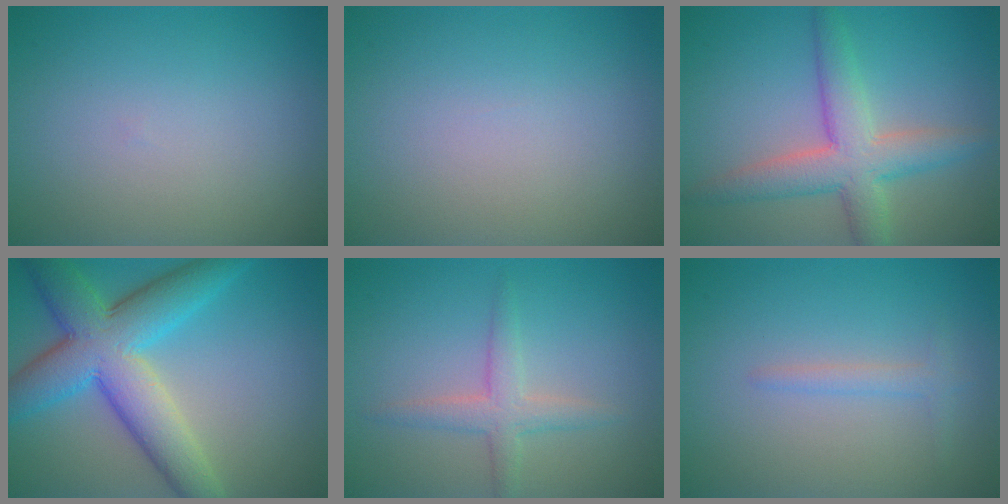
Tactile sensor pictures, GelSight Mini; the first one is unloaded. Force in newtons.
{"total": 0.0}
{"total": 5.5, "press": 5.5, "slide": 0.2}
{"total": 9.5, "press": 9.5, "slide": 0.2}
{"total": 2.4, "press": 2.4, "slide": 0.2}
{"total": 1.3, "press": 1.3, "slide": 0.1}